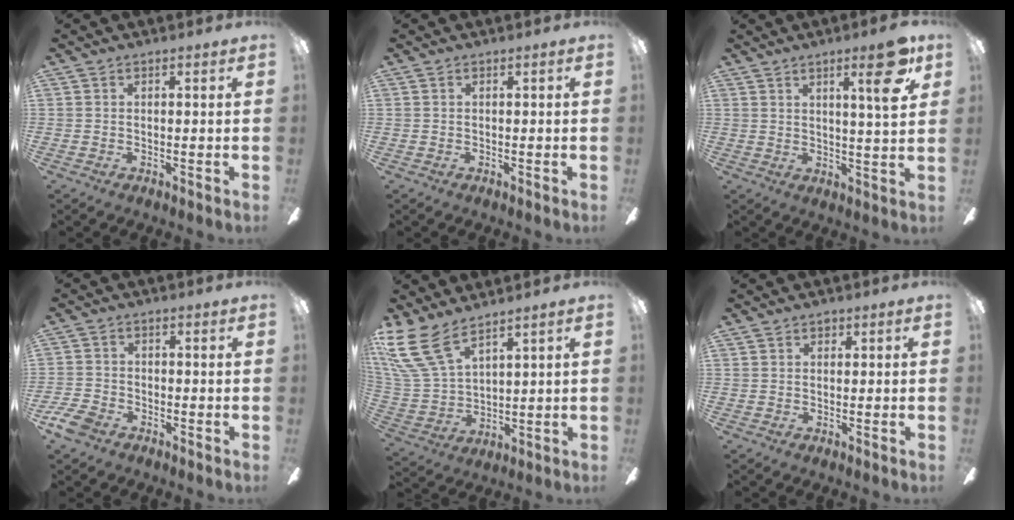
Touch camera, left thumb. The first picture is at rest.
{"total": 0.0}
{"total": 10.4, "force": [5.6, 1.6, 8.6], "torque": [-0.118, -0.020, 0.080]}
{"total": 5.6, "force": [-3.7, 3.2, 2.7], "torque": [-0.068, 0.012, -0.073]}
{"total": 14.8, "force": [9.9, 6.3, 8.9], "torque": [-0.230, -0.050, 0.184]}
{"total": 1.1, "force": [0.7, 0.8, 0.3], "torque": [-0.006, 0.003, 0.013]}